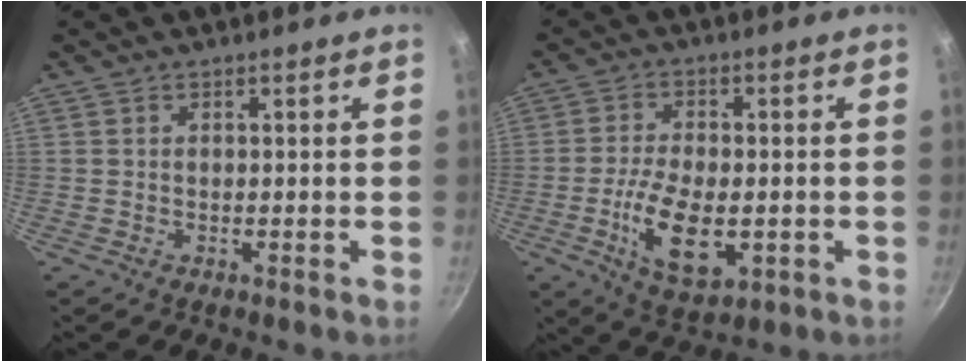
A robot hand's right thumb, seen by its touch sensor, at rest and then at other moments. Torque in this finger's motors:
{"motor_torque": [0.35, 0.72, 1.25, -0.26, 0.11]}